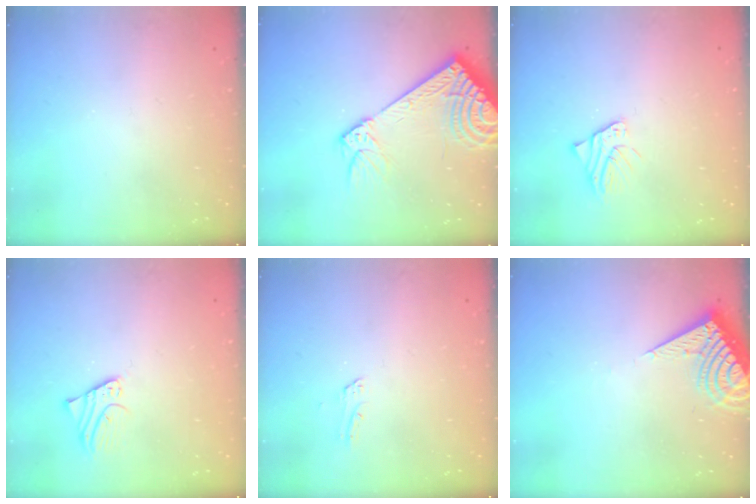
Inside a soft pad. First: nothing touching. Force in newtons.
{"total": 13.5, "press": 13.2, "slide": 3.0}
{"total": 2.8, "press": 2.8, "slide": 0.2}
{"total": 2.1, "press": 2.1, "slide": 0.1}
{"total": 1.4, "press": 1.4, "slide": 0.1}
{"total": 9.6, "press": 9.6, "slide": 0.9}